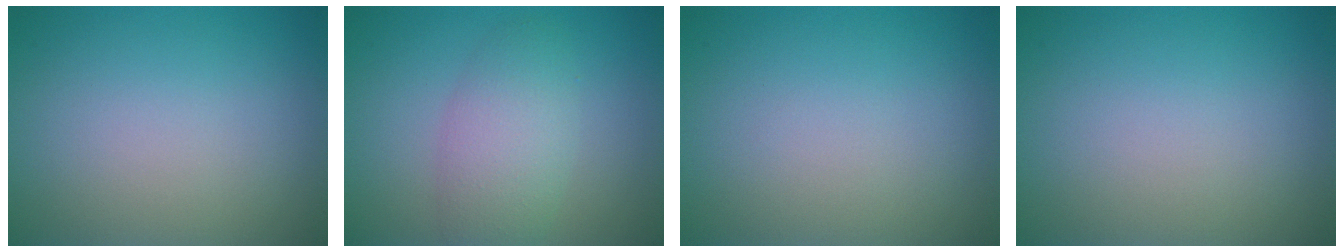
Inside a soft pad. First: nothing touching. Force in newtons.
{"total": 4.0, "press": 4.0, "slide": 0.2}
{"total": 0.0}
{"total": 0.0}